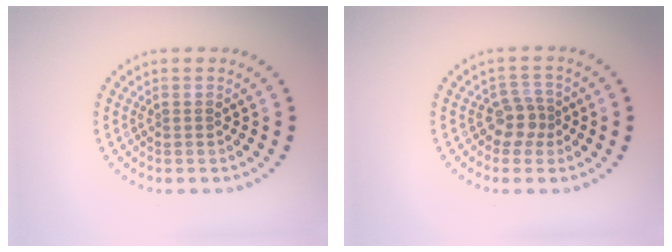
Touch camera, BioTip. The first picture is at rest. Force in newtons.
{"total": 2.2, "press": 1.8, "slide": 1.3}